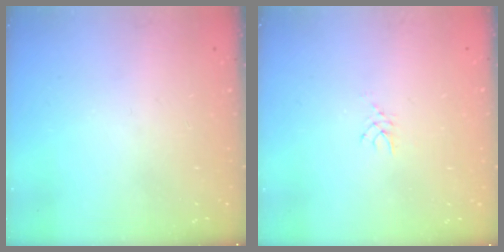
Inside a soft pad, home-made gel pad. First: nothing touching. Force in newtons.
{"total": 2.7, "press": 2.7, "slide": 0.4}